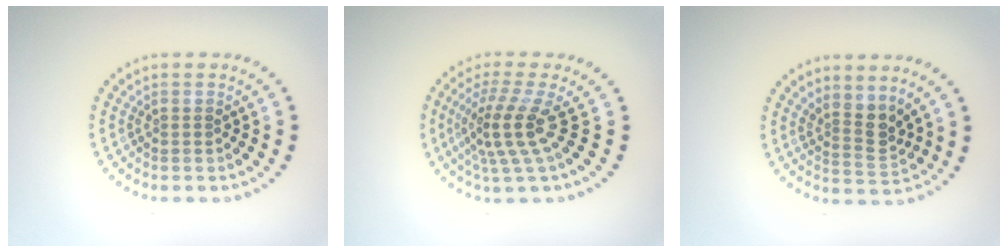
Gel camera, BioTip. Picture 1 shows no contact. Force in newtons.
{"total": 3.9, "press": 2.6, "slide": 2.9}
{"total": 2.7, "press": 2.0, "slide": 1.8}